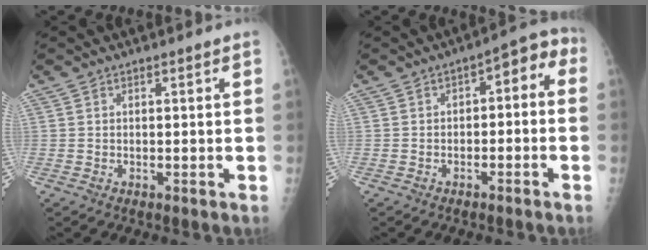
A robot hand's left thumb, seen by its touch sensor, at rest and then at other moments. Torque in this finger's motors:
{"motor_torque": [-0.29, 0.44, 0.23, 0.27, 0.06]}